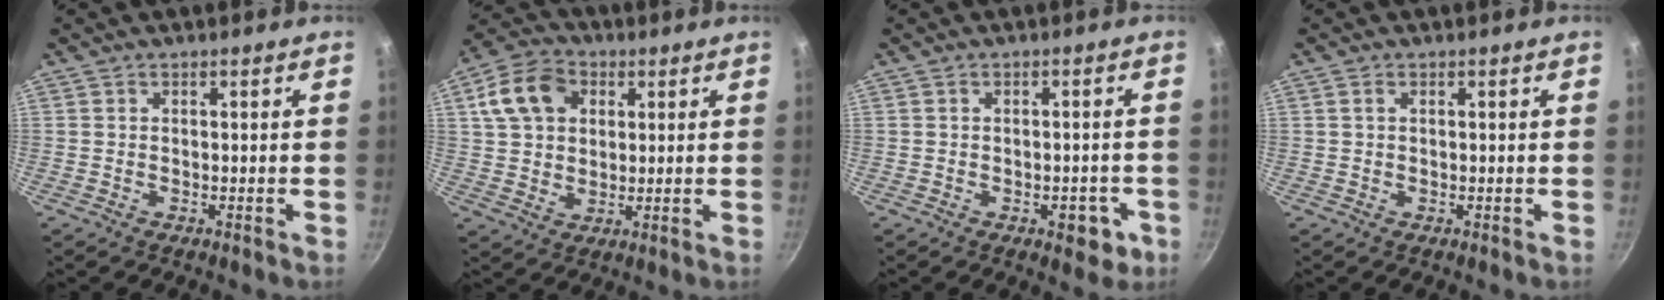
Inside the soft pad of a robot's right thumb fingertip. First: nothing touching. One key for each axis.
{"total": 11.8, "fx": 3.6, "fy": 8.9, "fz": 6.8, "tx": -0.108, "ty": 0.006, "tz": 0.055}
{"total": 5.1, "fx": -2.0, "fy": 2.8, "fz": 3.7, "tx": -0.023, "ty": 0.014, "tz": -0.019}
{"total": 0.8, "fx": 0.3, "fy": 0.4, "fz": 0.6, "tx": -0.010, "ty": 0.002, "tz": 0.005}